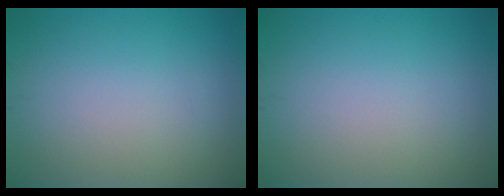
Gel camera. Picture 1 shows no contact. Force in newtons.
{"total": 0.0}